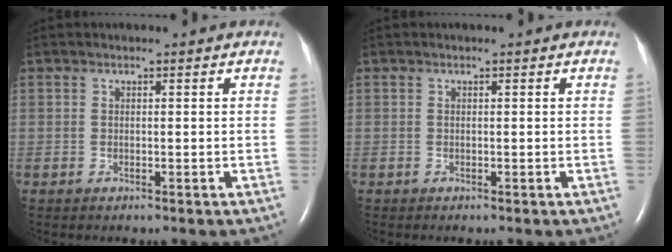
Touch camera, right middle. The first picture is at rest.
{"total": 0.0}